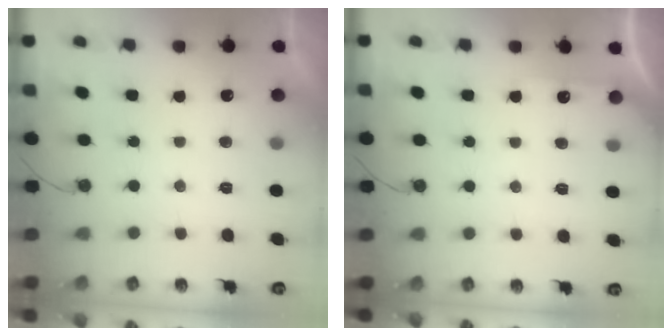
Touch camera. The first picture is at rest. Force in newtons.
{"total": 3.1, "press": 3.1, "slide": 0.4}